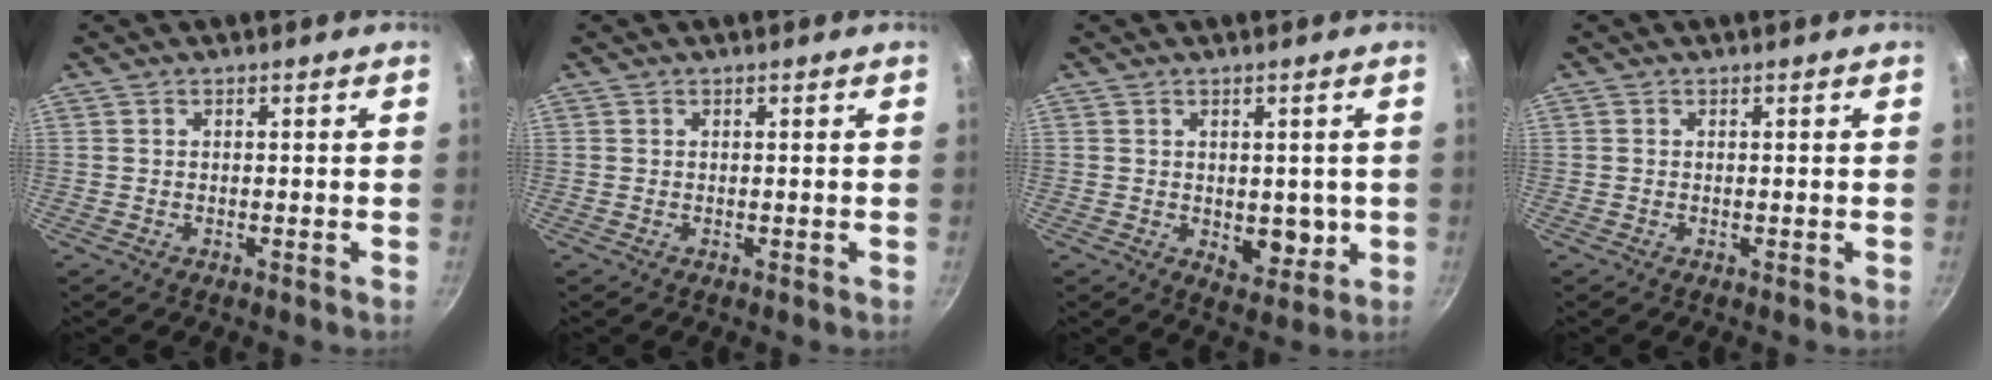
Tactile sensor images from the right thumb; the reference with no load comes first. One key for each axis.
{"total": 0.0}
{"total": 6.2, "fx": 0.0, "fy": 4.1, "fz": 4.6, "tx": -0.034, "ty": -0.010, "tz": 0.008}
{"total": 0.0}